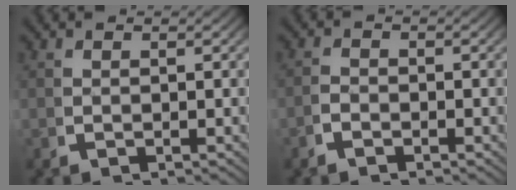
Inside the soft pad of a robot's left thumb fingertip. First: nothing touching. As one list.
[{"total": 1.1, "force": [-0.9, 0.4, 0.4], "torque": [-0.006, -0.004, -0.021]}]